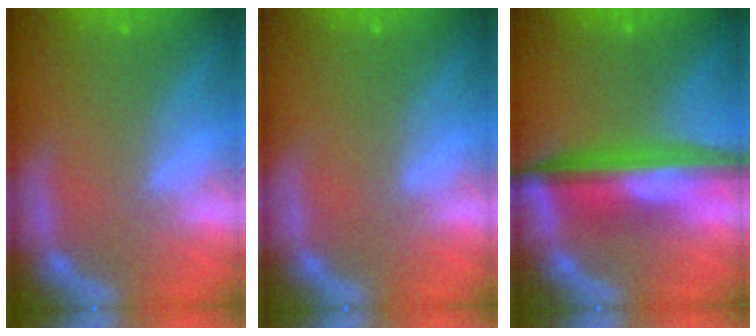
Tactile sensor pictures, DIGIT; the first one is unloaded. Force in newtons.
{"total": 0.0}
{"total": 8.1}